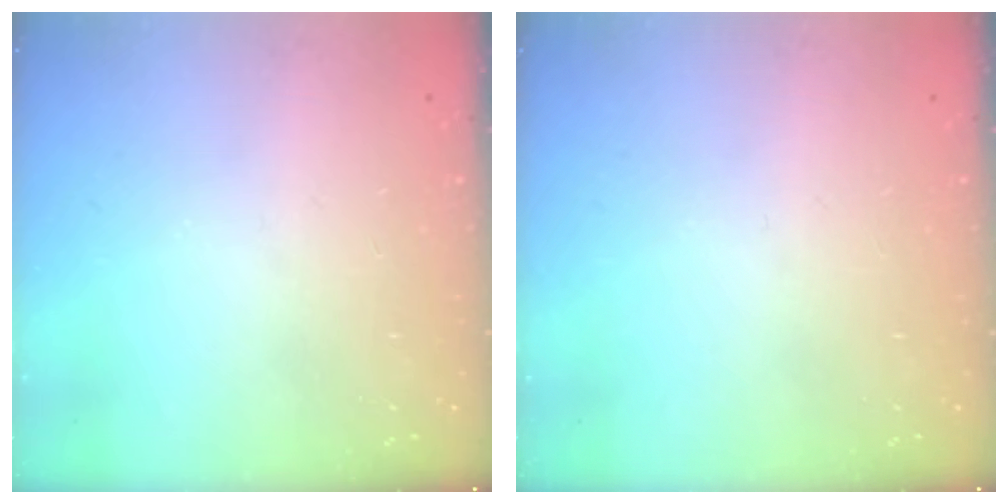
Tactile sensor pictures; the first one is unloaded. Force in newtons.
{"total": 0.0}